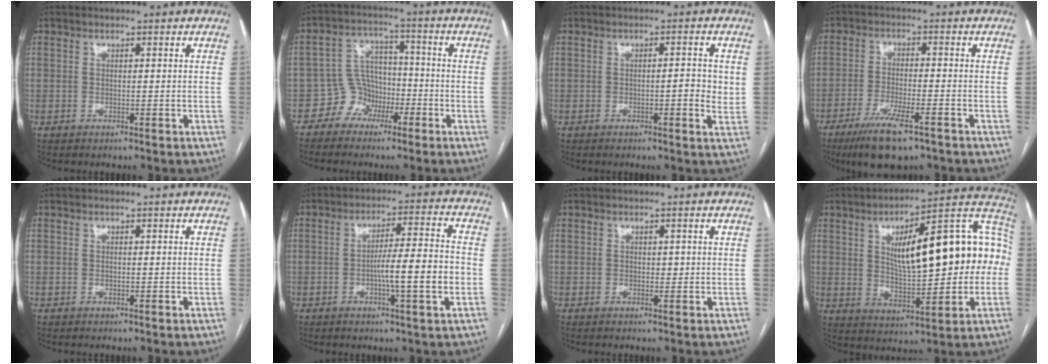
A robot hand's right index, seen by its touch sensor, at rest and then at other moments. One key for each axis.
{"total": 6.1, "fx": -3.4, "fy": 5.1, "fz": 0.9, "tx": -0.014, "ty": 0.023, "tz": -0.056}
{"total": 3.7, "fx": -0.1, "fy": 0.8, "fz": 3.6, "tx": -0.049, "ty": 0.001, "tz": -0.004}
{"total": 9.4, "fx": -6.3, "fy": 1.8, "fz": 6.8, "tx": -0.124, "ty": -0.020, "tz": -0.102}
{"total": 0.0}
{"total": 9.4, "fx": -2.1, "fy": 0.1, "fz": 9.2, "tx": -0.146, "ty": 0.006, "tz": -0.036}
{"total": 0.7, "fx": 0.1, "fy": 0.5, "fz": 0.5, "tx": -0.006, "ty": 0.000, "tz": 0.002}
{"total": 22.1, "fx": 2.6, "fy": 6.4, "fz": 21.0, "tx": -0.312, "ty": 0.042, "tz": 0.042}